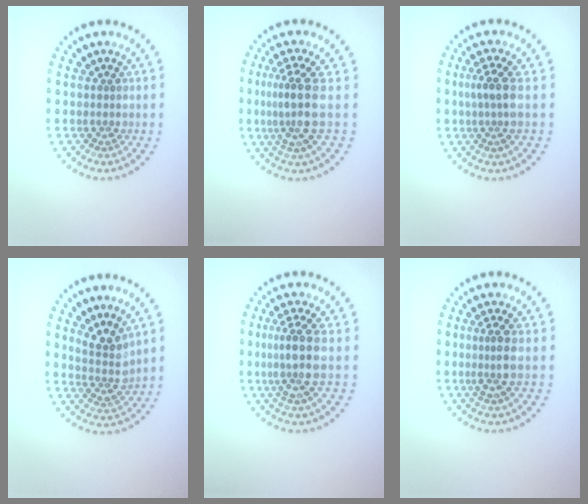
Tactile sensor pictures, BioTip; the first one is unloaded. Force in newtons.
{"total": 3.8, "press": 2.8, "slide": 2.5}
{"total": 2.8, "press": 2.0, "slide": 1.9}
{"total": 2.9, "press": 2.1, "slide": 2.0}
{"total": 3.7, "press": 2.8, "slide": 2.3}
{"total": 2.4, "press": 1.8, "slide": 1.6}